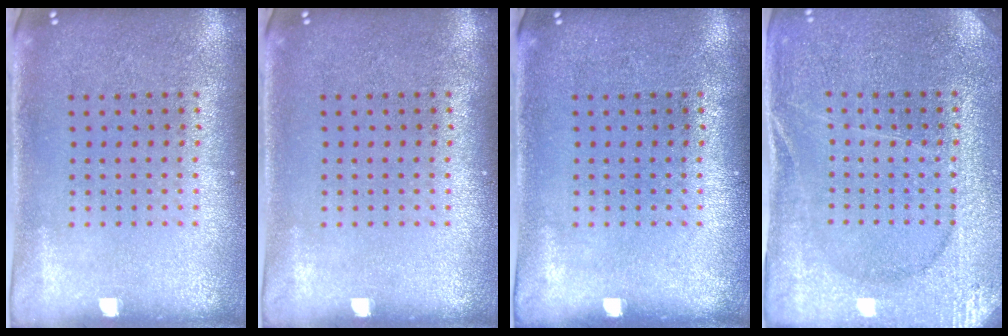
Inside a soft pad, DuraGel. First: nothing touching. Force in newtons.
{"total": 0.0}
{"total": 0.0}
{"total": 3.0, "press": 2.9, "slide": 0.4}